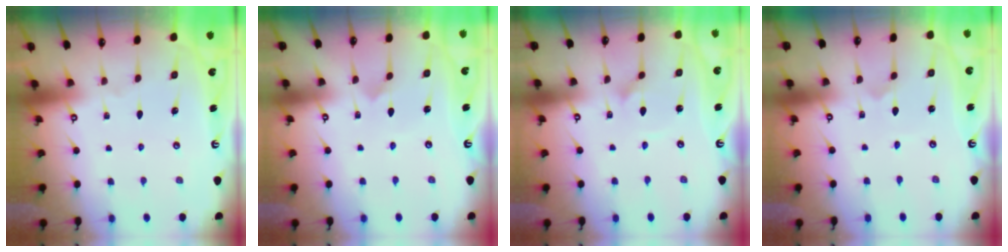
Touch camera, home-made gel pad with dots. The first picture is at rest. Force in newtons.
{"total": 3.8, "press": 3.7, "slide": 0.4}
{"total": 1.8, "press": 1.8, "slide": 0.0}
{"total": 0.0}